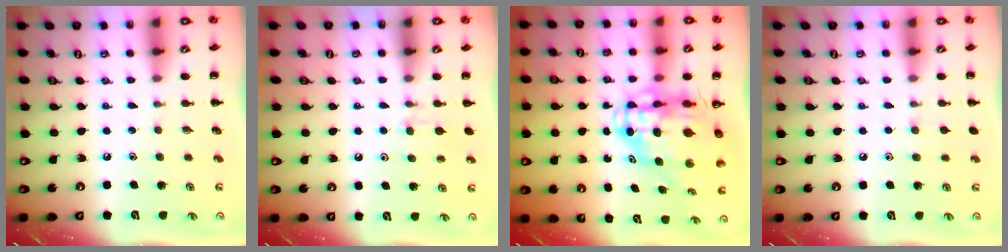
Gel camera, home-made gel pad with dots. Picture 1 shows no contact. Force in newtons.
{"total": 5.2, "press": 4.9, "slide": 1.9}
{"total": 11.3, "press": 10.9, "slide": 2.8}
{"total": 4.9, "press": 4.5, "slide": 1.9}